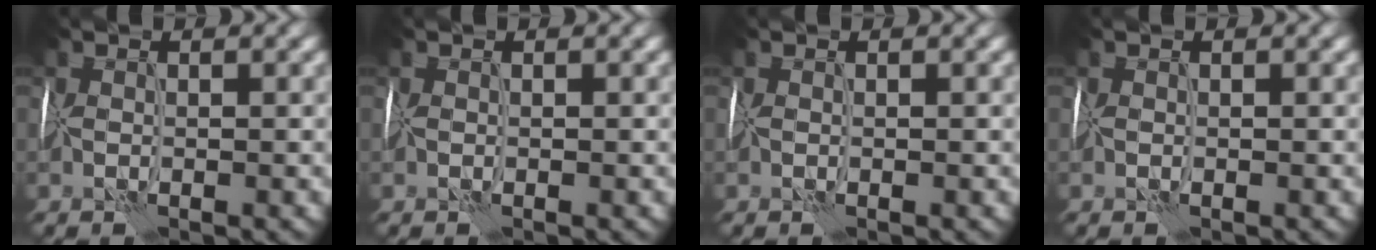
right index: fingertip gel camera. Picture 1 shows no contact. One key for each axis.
{"total": 0.0}
{"total": 0.0}
{"total": 0.0}